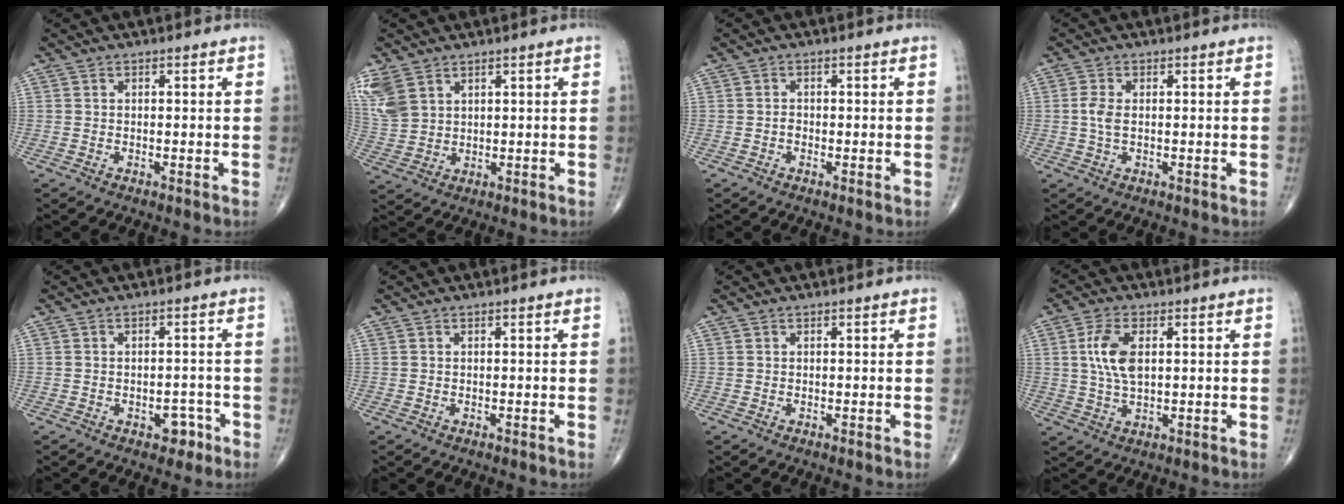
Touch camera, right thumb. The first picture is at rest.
{"total": 8.5, "force": [4.7, 5.4, 4.6], "torque": [-0.112, -0.005, 0.110]}
{"total": 1.0, "force": [-0.3, 0.8, 0.6], "torque": [-0.006, 0.002, -0.009]}
{"total": 3.9, "force": [0.1, 2.0, 3.3], "torque": [-0.084, 0.002, -0.001]}
{"total": 3.5, "force": [-1.8, 2.3, 2.0], "torque": [-0.008, 0.015, -0.021]}
{"total": 0.0}
{"total": 0.0}
{"total": 7.3, "force": [1.5, 3.7, 6.2], "torque": [-0.128, -0.004, 0.029]}